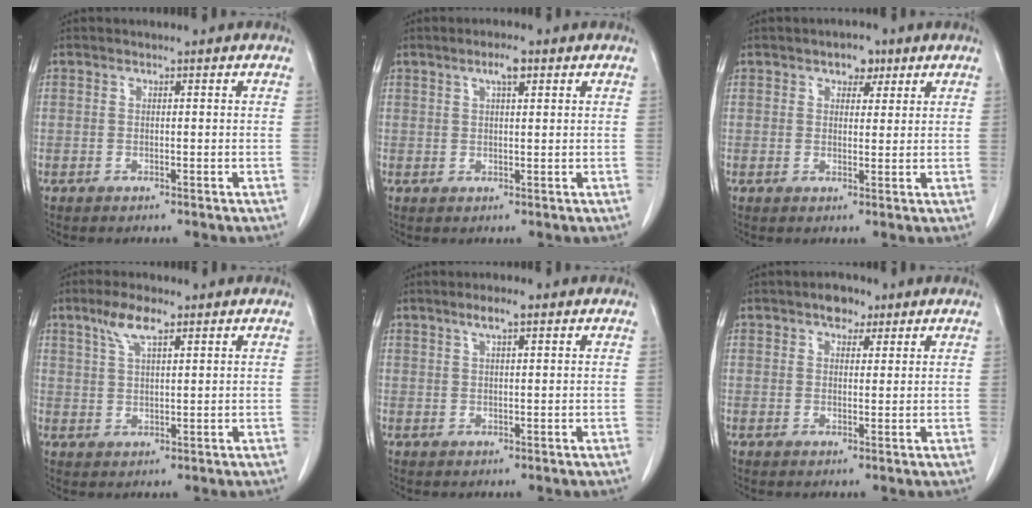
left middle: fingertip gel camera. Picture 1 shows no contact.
{"total": 2.8, "force": [1.6, 0.5, 2.3], "torque": [-0.044, 0.004, 0.028]}
{"total": 3.1, "force": [1.9, 1.8, 1.7], "torque": [-0.022, 0.006, 0.028]}
{"total": 5.1, "force": [3.2, 1.3, 3.8], "torque": [-0.082, 0.008, 0.064]}
{"total": 2.8, "force": [1.8, 0.4, 2.2], "torque": [-0.044, 0.004, 0.032]}
{"total": 3.2, "force": [2.1, 1.8, 1.6], "torque": [-0.026, 0.008, 0.033]}